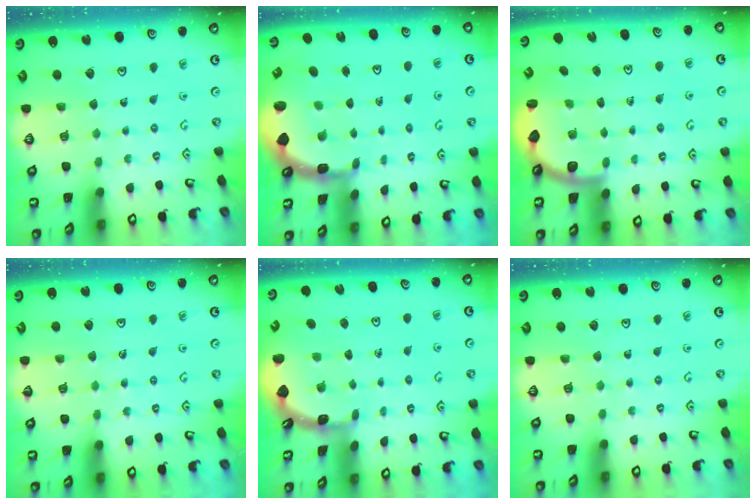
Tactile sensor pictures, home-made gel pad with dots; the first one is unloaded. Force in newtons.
{"total": 2.5, "press": 2.4, "slide": 0.9}
{"total": 2.6, "press": 2.5, "slide": 0.7}
{"total": 2.1, "press": 2.0, "slide": 0.3}
{"total": 1.7, "press": 1.7, "slide": 0.1}
{"total": 0.0}